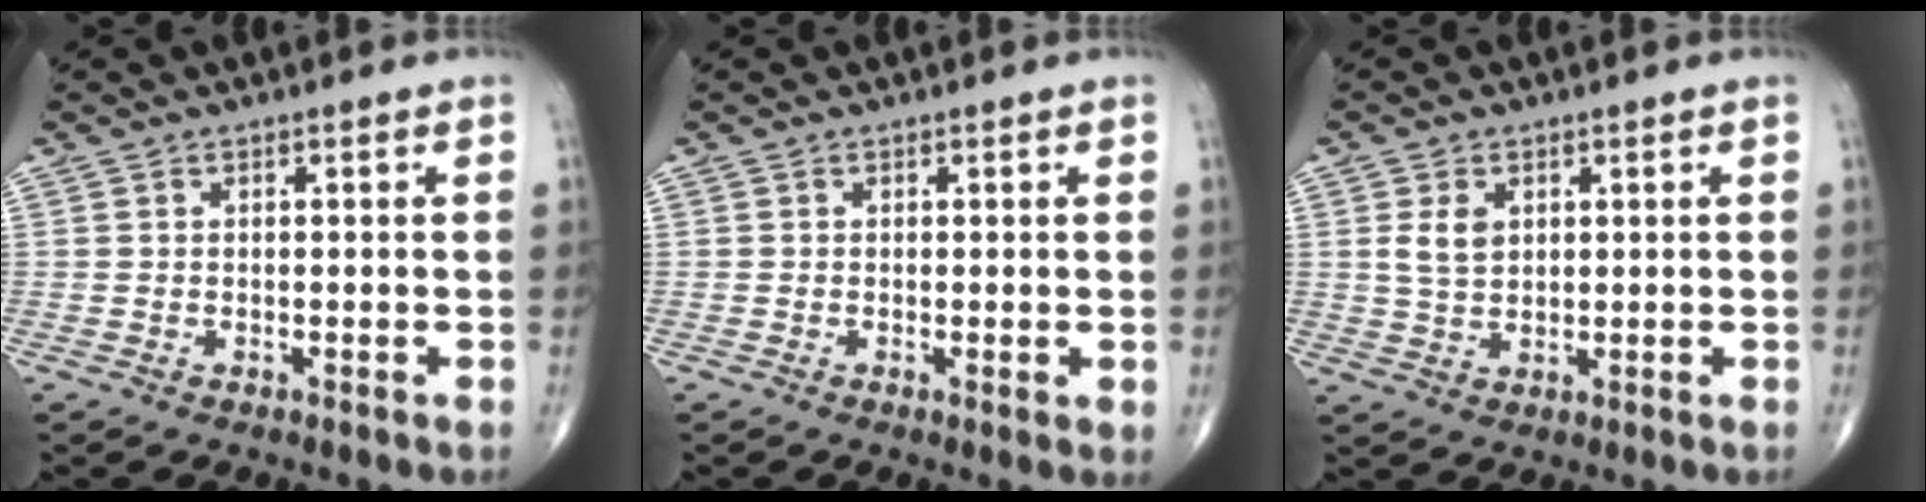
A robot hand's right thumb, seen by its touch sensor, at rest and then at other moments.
{"total": 1.2, "force": [0.1, 0.3, 1.2], "torque": [-0.020, -0.006, -0.002]}
{"total": 4.3, "force": [1.3, 3.0, 2.8], "torque": [-0.043, -0.007, 0.028]}